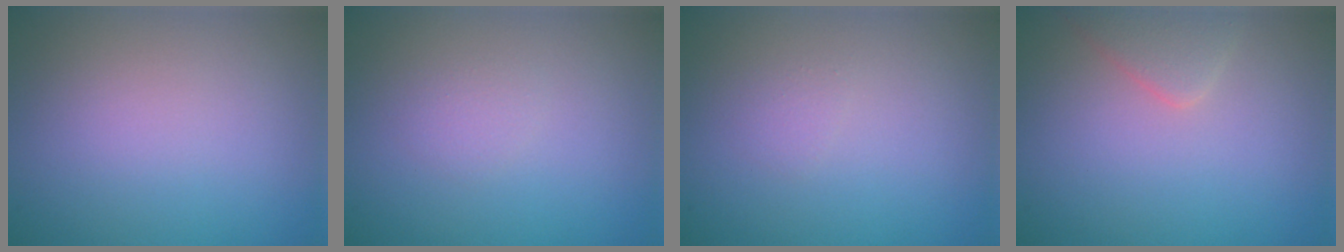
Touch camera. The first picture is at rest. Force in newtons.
{"total": 0.8, "press": 0.8, "slide": 0.1}
{"total": 0.6, "press": 0.6, "slide": 0.0}
{"total": 2.1, "press": 2.1, "slide": 0.2}